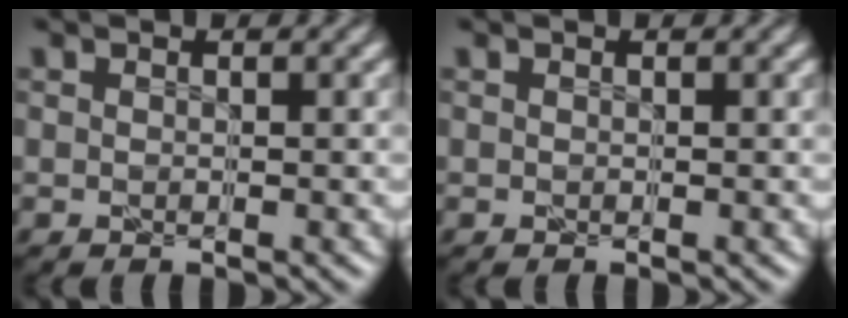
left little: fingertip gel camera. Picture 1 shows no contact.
{"total": 0.0}